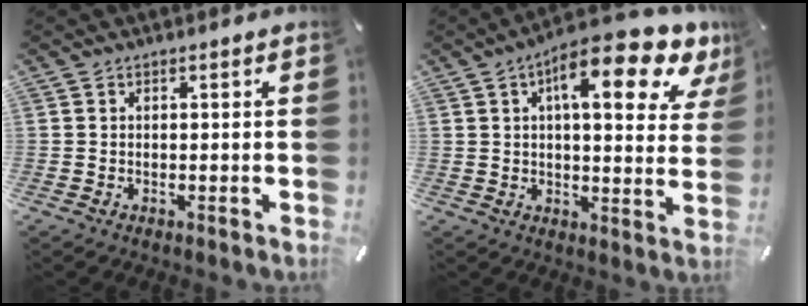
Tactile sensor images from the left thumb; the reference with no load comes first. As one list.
[{"total": 15.6, "force": [8.4, 5.2, 12.1], "torque": [-0.175, -0.042, 0.130]}]